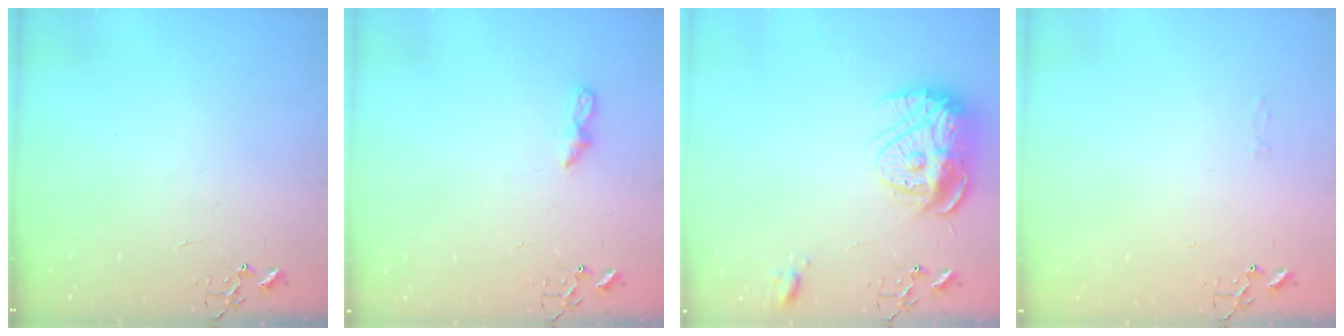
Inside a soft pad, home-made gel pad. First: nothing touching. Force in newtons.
{"total": 5.5, "press": 5.5, "slide": 0.5}
{"total": 14.9, "press": 14.9, "slide": 1.4}
{"total": 2.8, "press": 2.8, "slide": 0.4}